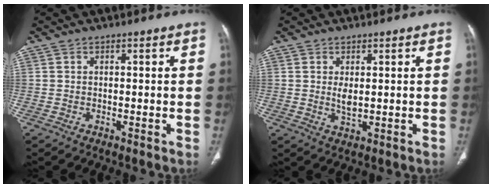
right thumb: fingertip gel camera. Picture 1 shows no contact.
{"total": 2.6, "force": [0.5, 1.1, 2.3], "torque": [-0.044, -0.009, 0.015]}